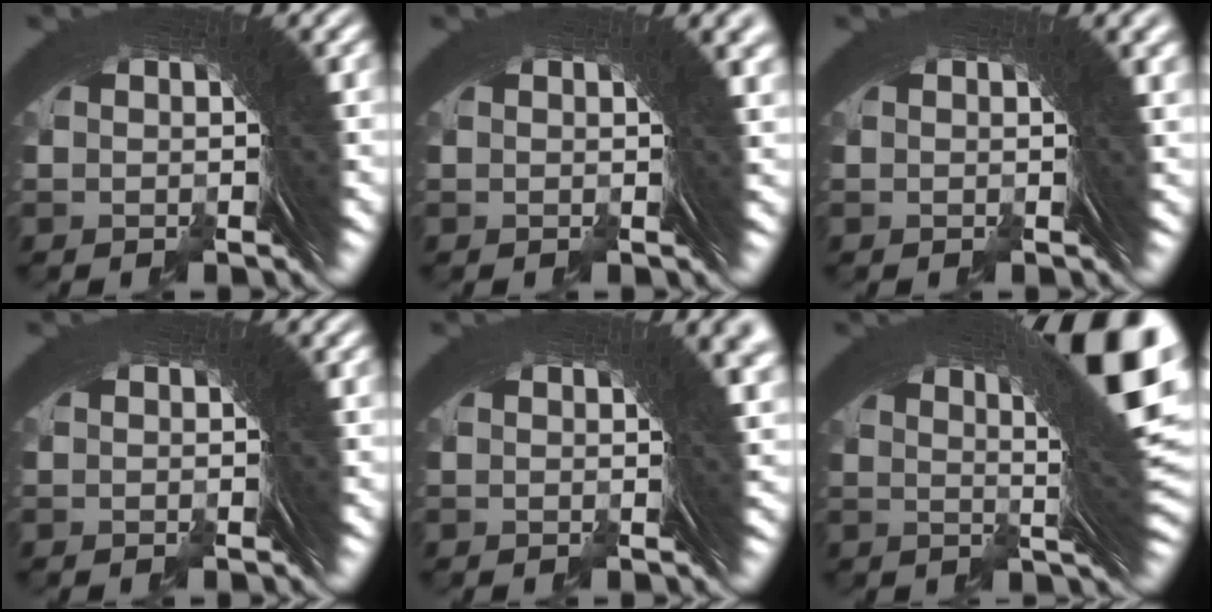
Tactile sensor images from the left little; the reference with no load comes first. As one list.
[{"total": 2.9, "force": [1.2, 0.3, 2.6], "torque": [-0.015, 0.011, 0.010]}, {"total": 1.7, "force": [0.7, 0.0, 1.6], "torque": [-0.010, 0.006, 0.006]}, {"total": 0.0}, {"total": 4.2, "force": [1.5, 0.7, 3.8], "torque": [-0.023, 0.014, 0.013]}, {"total": 14.8, "force": [4.6, 4.8, 13.3], "torque": [-0.145, 0.024, 0.059]}]